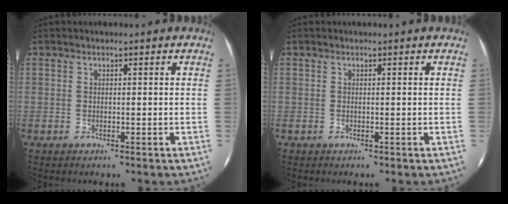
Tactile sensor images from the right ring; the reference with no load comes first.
{"total": 0.0}